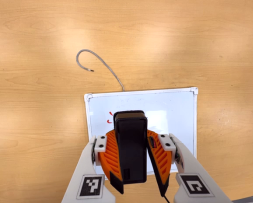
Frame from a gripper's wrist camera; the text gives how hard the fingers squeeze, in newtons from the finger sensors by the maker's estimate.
{"total": 10.5, "left": 10.4, "right": 10.5}